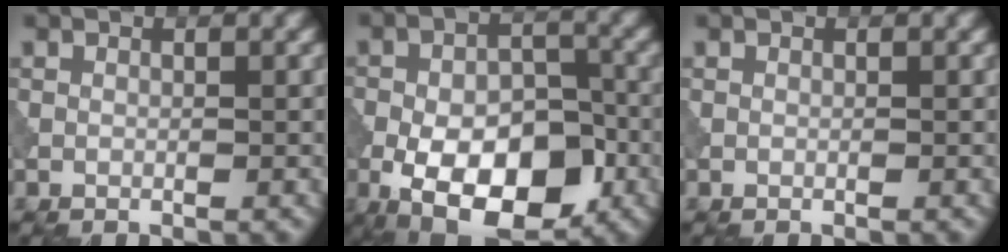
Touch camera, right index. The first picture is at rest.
{"total": 12.6, "force": [-5.3, 6.6, 9.4], "torque": [-0.135, -0.010, -0.085]}
{"total": 0.0}